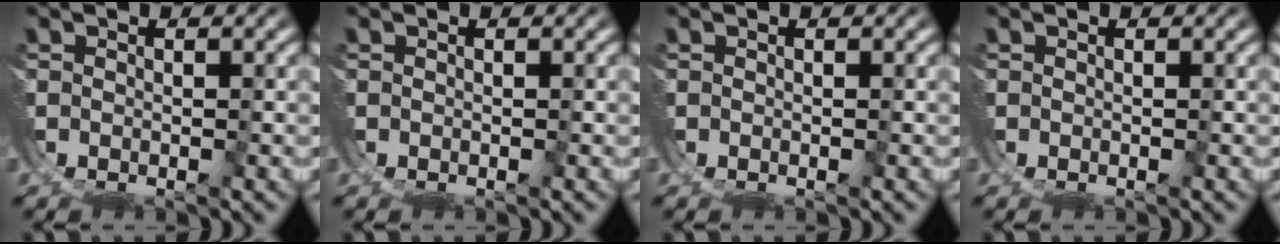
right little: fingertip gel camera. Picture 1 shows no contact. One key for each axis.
{"total": 0.0}
{"total": 0.0}
{"total": 0.0}